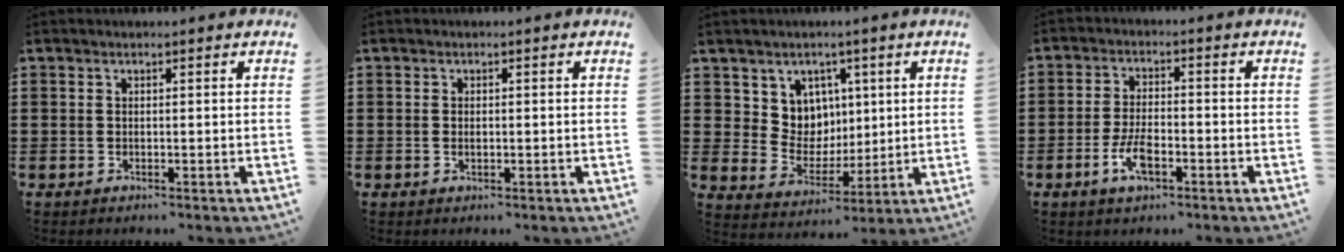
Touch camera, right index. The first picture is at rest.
{"total": 0.9, "force": [-0.1, 0.3, 0.8], "torque": [-0.017, -0.003, -0.001]}
{"total": 7.2, "force": [3.5, 6.2, 0.7], "torque": [-0.049, -0.013, 0.068]}
{"total": 5.3, "force": [-2.3, 2.2, 4.2], "torque": [-0.098, -0.002, -0.048]}